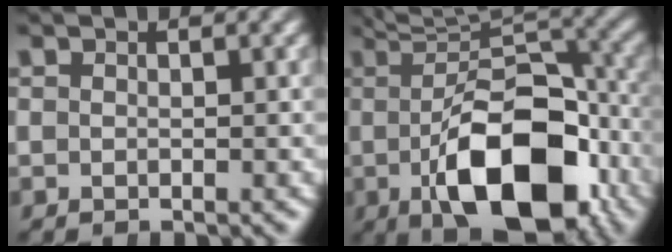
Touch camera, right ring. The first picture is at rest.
{"total": 14.5, "force": [-3.4, 6.8, 12.4], "torque": [-0.178, -0.022, -0.038]}